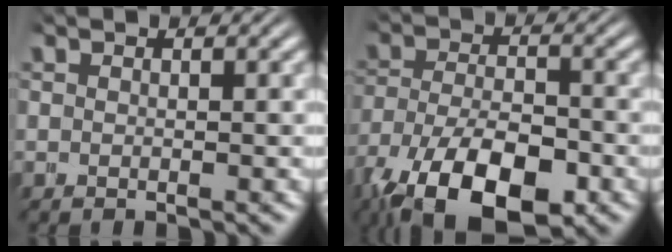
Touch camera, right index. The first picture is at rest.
{"total": 11.5, "force": [-6.3, 6.8, 6.7], "torque": [-0.151, -0.073, -0.053]}